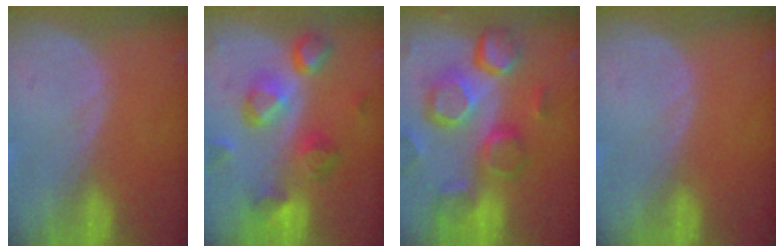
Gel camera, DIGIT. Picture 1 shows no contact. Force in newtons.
{"total": 8.8, "press": 8.5, "slide": 2.4}
{"total": 12.3, "press": 10.7, "slide": 6.1}
{"total": 0.0}